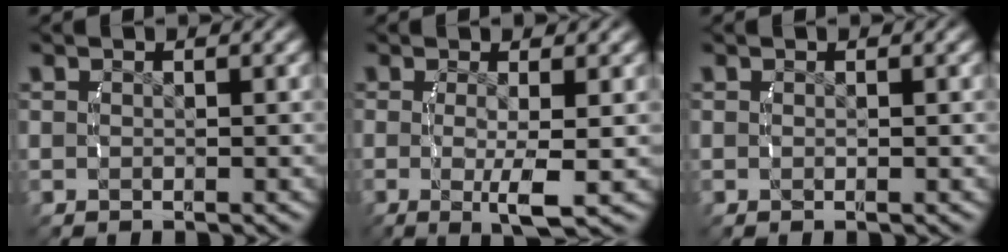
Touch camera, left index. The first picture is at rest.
{"total": 3.7, "force": [-0.8, 0.4, 3.6], "torque": [-0.067, -0.021, -0.007]}
{"total": 0.0}